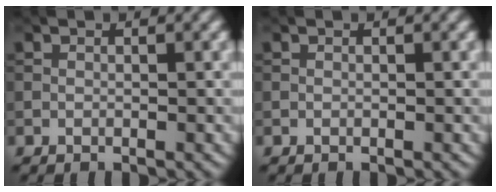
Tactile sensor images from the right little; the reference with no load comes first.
{"total": 0.0}